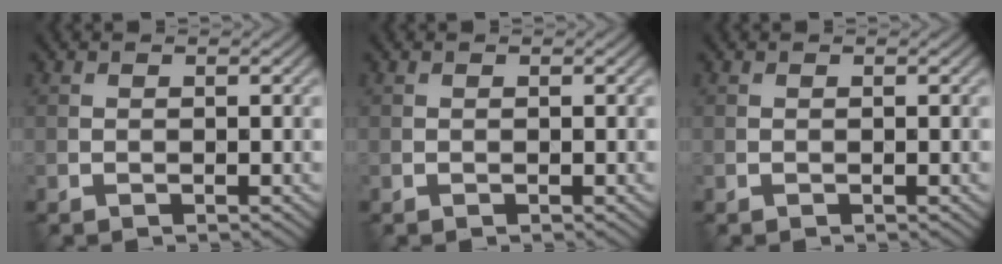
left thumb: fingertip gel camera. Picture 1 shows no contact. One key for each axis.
{"total": 0.0}
{"total": 0.0}